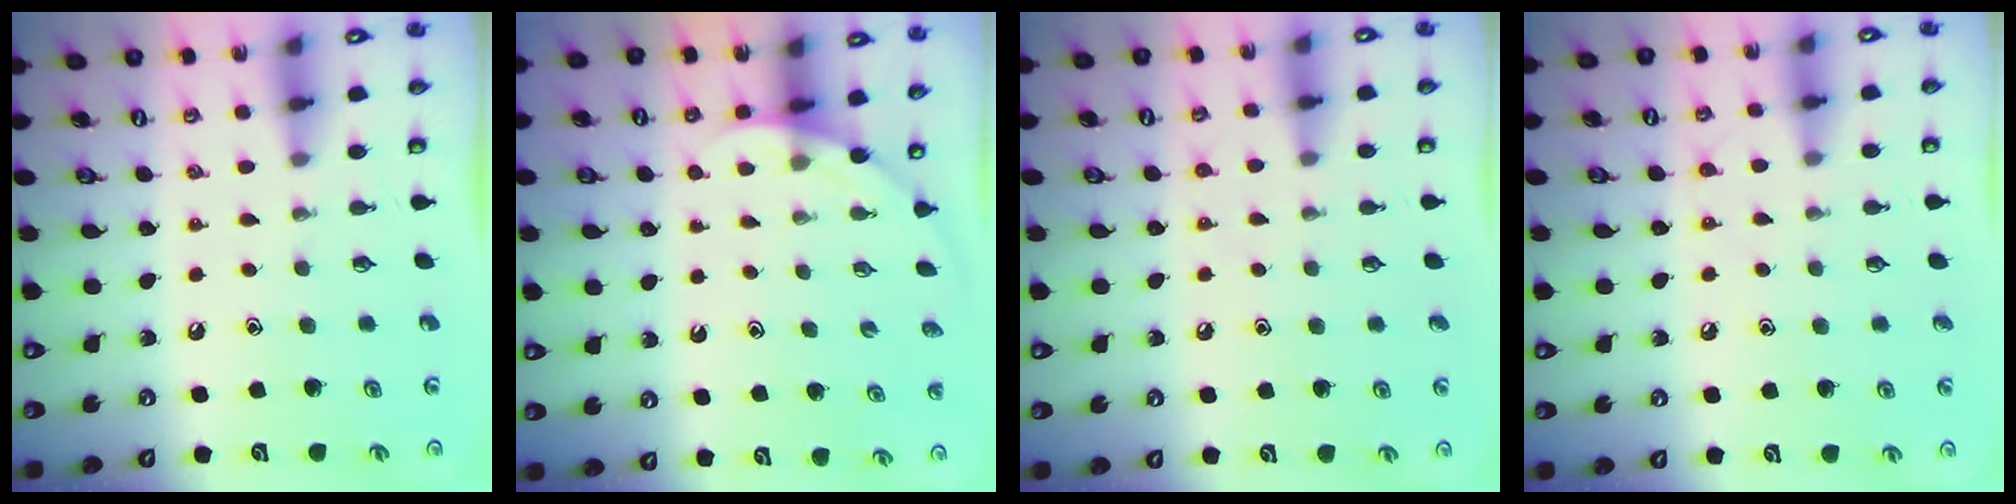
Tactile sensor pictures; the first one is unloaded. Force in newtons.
{"total": 2.2, "press": 2.2, "slide": 0.0}
{"total": 6.1, "press": 6.1, "slide": 0.6}
{"total": 6.4, "press": 6.4, "slide": 0.9}